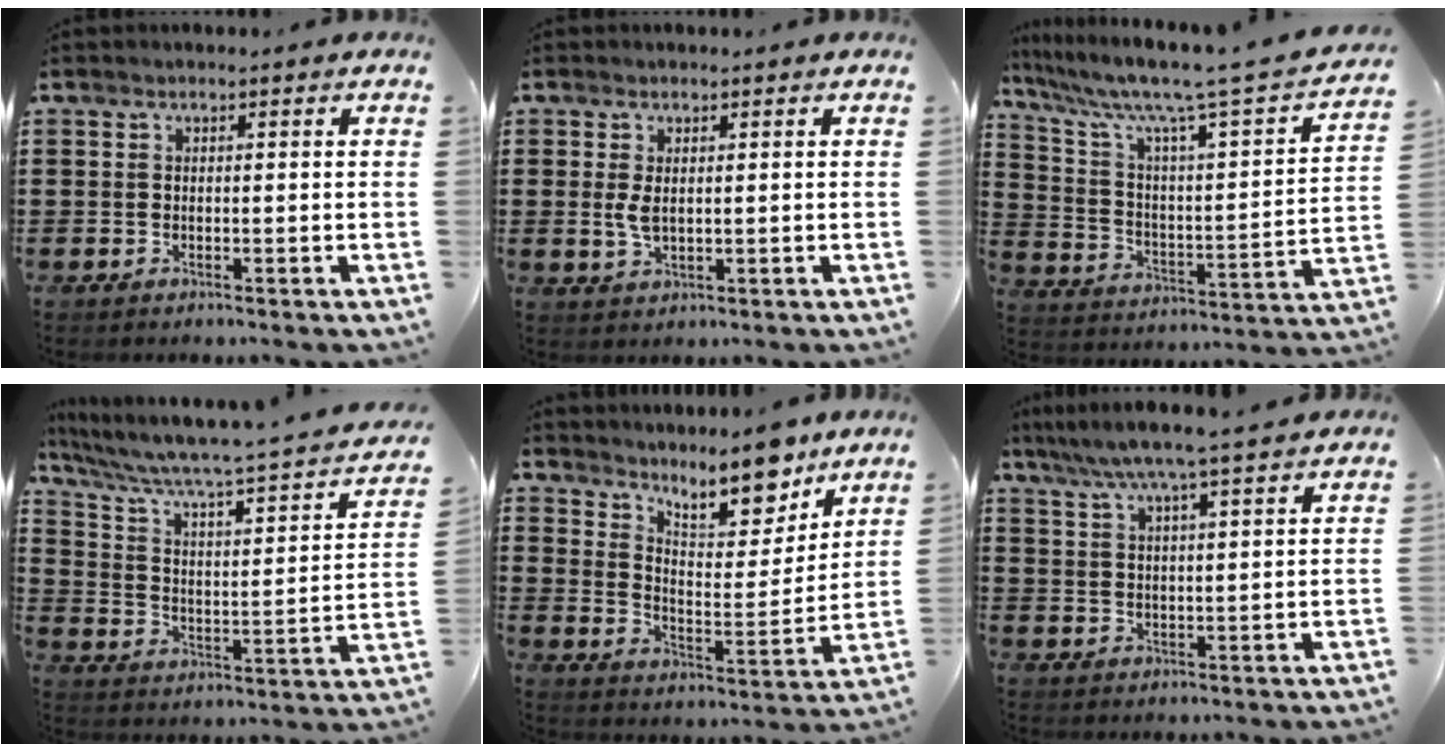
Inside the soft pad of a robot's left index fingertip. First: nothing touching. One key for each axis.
{"total": 2.9, "fx": 0.3, "fy": 1.4, "fz": 2.5, "tx": -0.066, "ty": -0.001, "tz": -0.001}
{"total": 8.3, "fx": 6.4, "fy": 0.1, "fz": 5.3, "tx": -0.129, "ty": -0.055, "tz": 0.096}
{"total": 5.6, "fx": 4.3, "fy": 0.2, "fz": 3.7, "tx": -0.091, "ty": -0.045, "tz": 0.064}
{"total": 10.6, "fx": 9.1, "fy": 2.7, "fz": 4.7, "tx": -0.071, "ty": -0.062, "tz": 0.159}
{"total": 5.9, "fx": 5.0, "fy": -0.8, "fz": 2.9, "tx": -0.074, "ty": -0.024, "tz": 0.086}